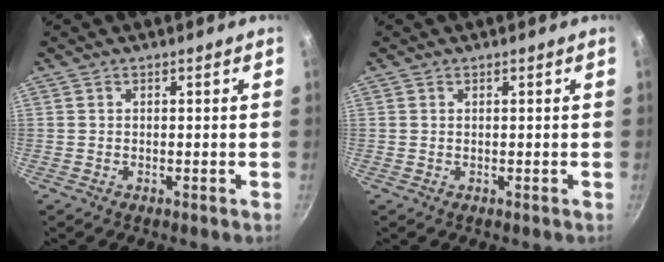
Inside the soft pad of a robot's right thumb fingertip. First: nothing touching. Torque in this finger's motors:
{"motor_torque": [0.12, 0.09, 0.40, -0.14, 0.08]}